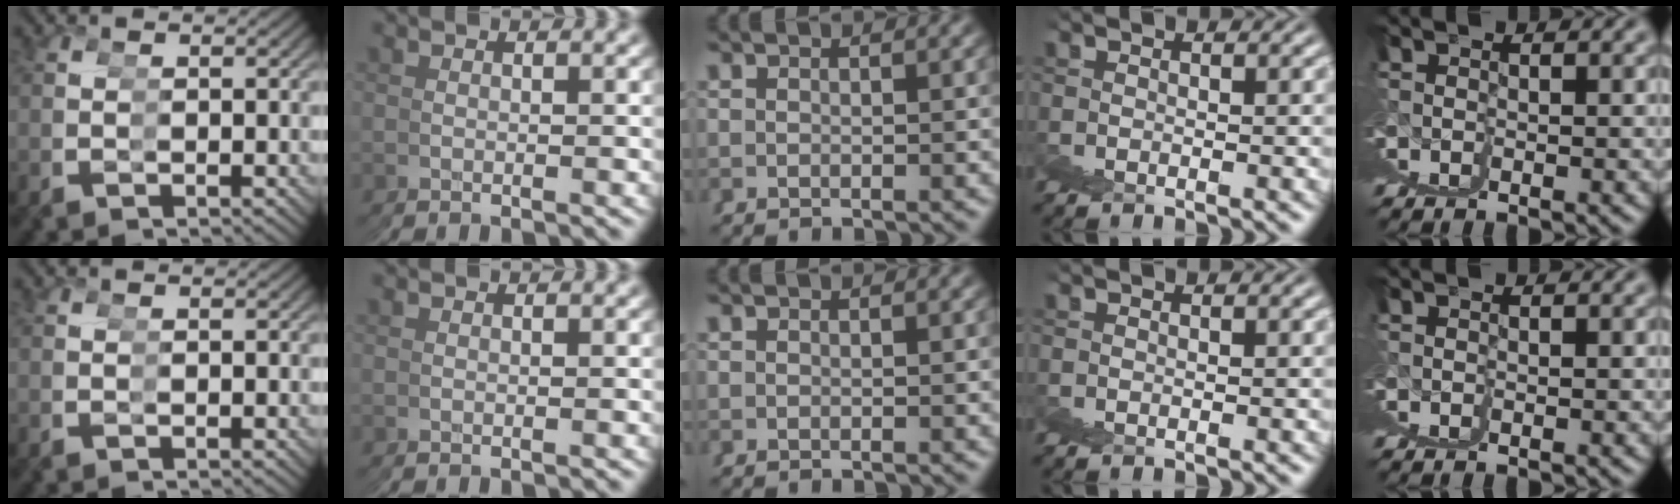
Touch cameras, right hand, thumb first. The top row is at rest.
{}